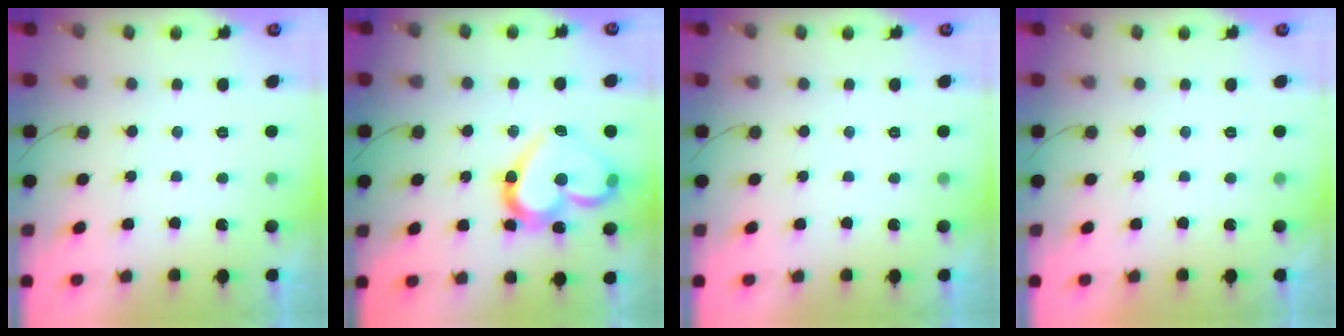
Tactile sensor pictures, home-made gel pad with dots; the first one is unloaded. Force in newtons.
{"total": 18.6, "press": 18.5, "slide": 1.8}
{"total": 0.0}
{"total": 1.7, "press": 1.7, "slide": 0.0}